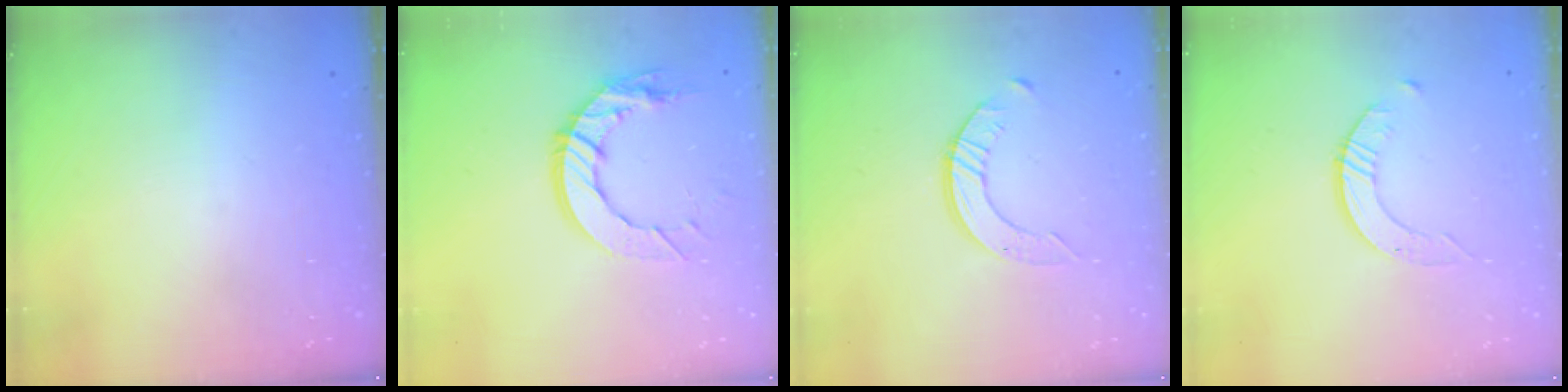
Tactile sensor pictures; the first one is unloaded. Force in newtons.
{"total": 12.1, "press": 12.1, "slide": 0.8}
{"total": 4.2, "press": 4.2, "slide": 0.4}
{"total": 2.4, "press": 2.4, "slide": 0.3}